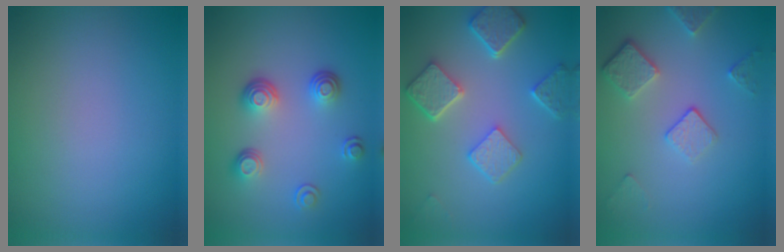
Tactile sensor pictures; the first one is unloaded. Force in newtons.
{"total": 3.5, "press": 2.6, "slide": 2.4}
{"total": 5.5, "press": 4.4, "slide": 3.4}
{"total": 3.8, "press": 2.9, "slide": 2.4}